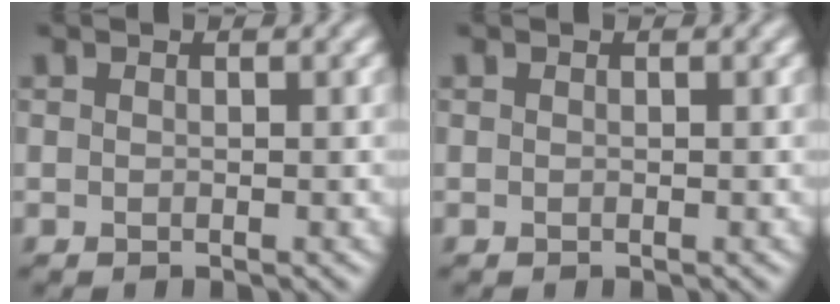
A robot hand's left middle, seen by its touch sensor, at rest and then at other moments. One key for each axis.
{"total": 0.0}